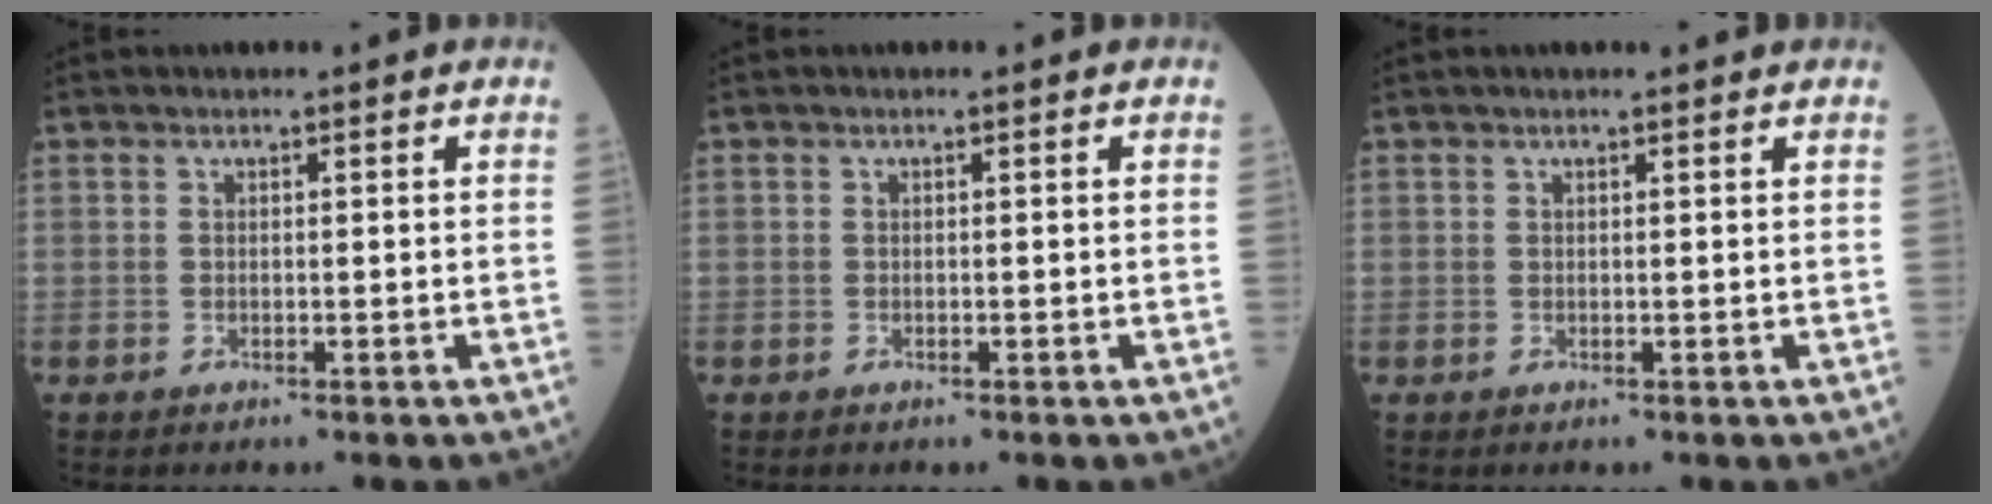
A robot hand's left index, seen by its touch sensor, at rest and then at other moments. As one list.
[{"total": 0.0}, {"total": 2.2, "force": [2.0, 0.0, 0.9], "torque": [-0.007, 0.014, 0.025]}]